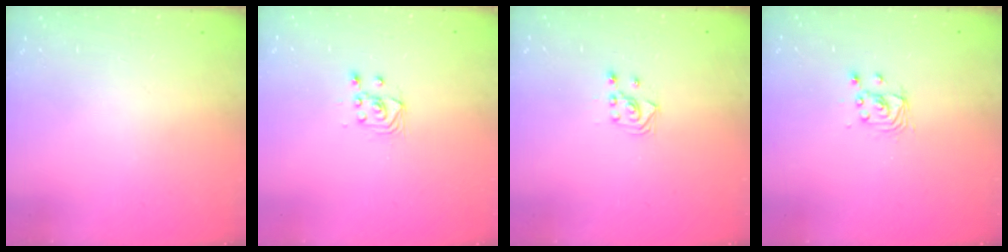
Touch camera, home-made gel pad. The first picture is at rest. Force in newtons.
{"total": 2.9, "press": 2.6, "slide": 1.3}
{"total": 2.9, "press": 2.9, "slide": 0.3}
{"total": 2.9, "press": 2.9, "slide": 0.0}